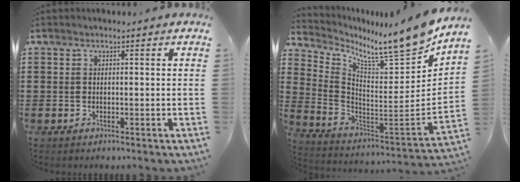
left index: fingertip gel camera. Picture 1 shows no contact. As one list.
[{"total": 9.5, "force": [8.4, -0.2, 4.4], "torque": [-0.086, -0.092, 0.131]}]